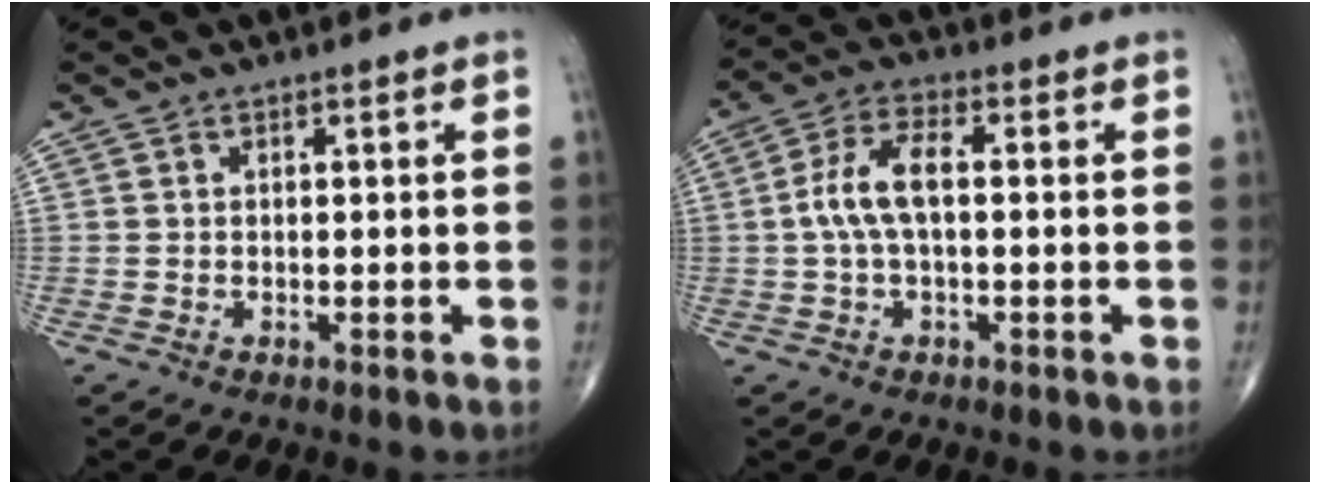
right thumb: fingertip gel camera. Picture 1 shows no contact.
{"total": 7.8, "force": [0.1, 3.4, 7.0], "torque": [-0.152, 0.024, -0.002]}